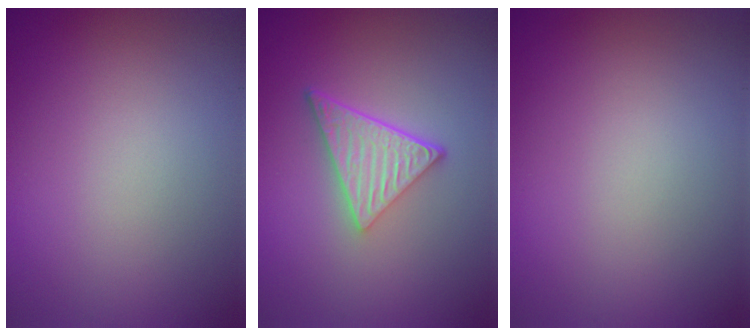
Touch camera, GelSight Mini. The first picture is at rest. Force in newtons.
{"total": 4.7, "press": 3.4, "slide": 3.3}
{"total": 0.0}